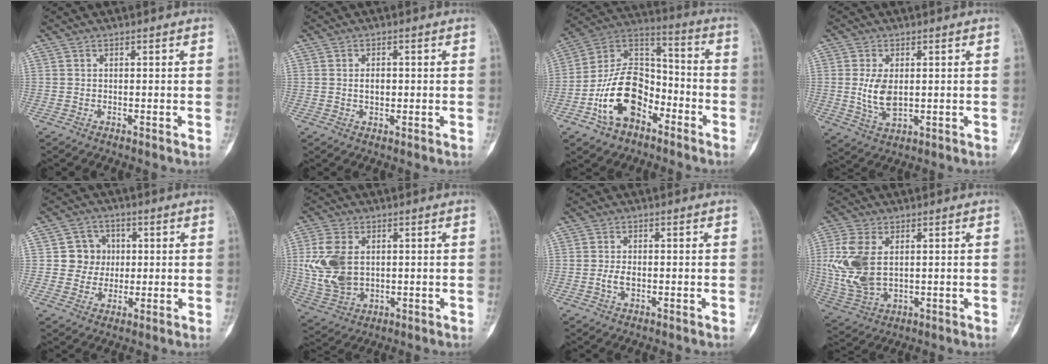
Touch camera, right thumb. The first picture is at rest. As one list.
[{"total": 2.2, "force": [0.1, 1.5, 1.6], "torque": [-0.017, 0.001, 0.003]}, {"total": 18.0, "force": [-7.9, 11.4, 11.5], "torque": [-0.178, 0.079, -0.148]}, {"total": 6.7, "force": [0.4, 3.8, 5.5], "torque": [-0.107, -0.010, 0.016]}, {"total": 6.4, "force": [0.8, 6.2, 1.6], "torque": [0.016, 0.009, 0.009]}, {"total": 11.6, "force": [1.4, 7.9, 8.4], "torque": [-0.175, -0.004, 0.040]}, {"total": 2.3, "force": [-0.4, 1.2, 1.9], "torque": [-0.042, 0.002, -0.007]}, {"total": 12.2, "force": [1.8, 7.5, 9.5], "torque": [-0.213, -0.004, 0.045]}]